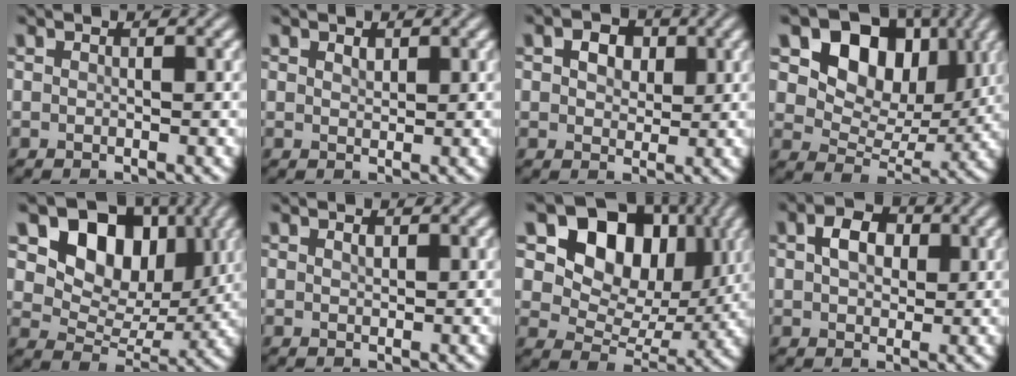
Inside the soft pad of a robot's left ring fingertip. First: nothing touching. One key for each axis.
{"total": 0.9, "fx": 0.6, "fy": 0.4, "fz": 0.4, "tx": -0.009, "ty": -0.002, "tz": 0.013}
{"total": 2.8, "fx": 1.1, "fy": 2.0, "fz": 1.6, "tx": -0.031, "ty": 0.002, "tz": 0.013}
{"total": 10.2, "fx": 4.3, "fy": 7.2, "fz": 5.9, "tx": -0.100, "ty": 0.002, "tz": 0.064}
{"total": 9.8, "fx": 4.0, "fy": 6.9, "fz": 5.6, "tx": -0.091, "ty": -0.005, "tz": 0.060}
{"total": 0.6, "fx": 0.4, "fy": 0.3, "fz": 0.4, "tx": -0.008, "ty": -0.001, "tz": 0.008}
{"total": 12.6, "fx": 4.9, "fy": 8.8, "fz": 7.6, "tx": -0.130, "ty": 0.021, "tz": 0.075}
{"total": 3.6, "fx": 1.0, "fy": 2.5, "fz": 2.4, "tx": -0.046, "ty": 0.007, "tz": 0.012}